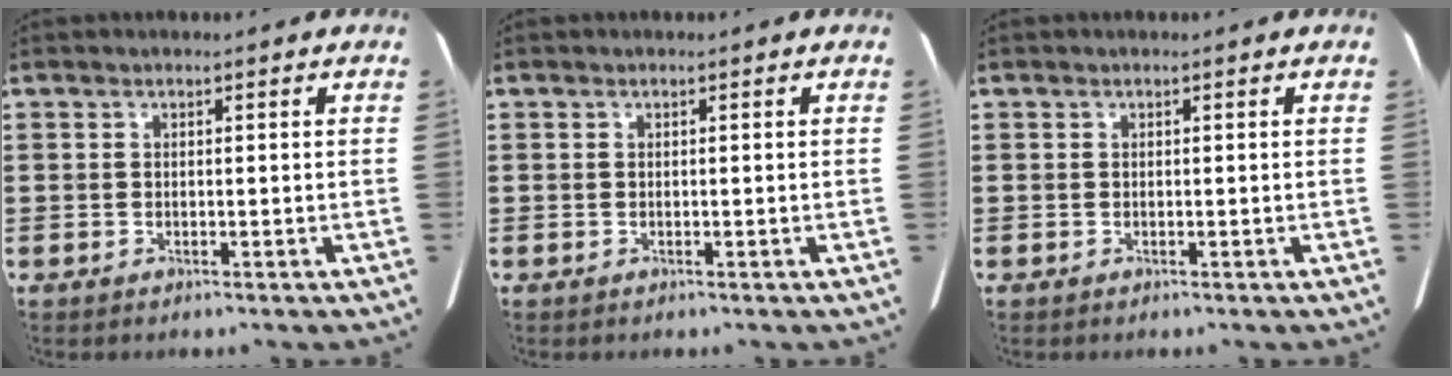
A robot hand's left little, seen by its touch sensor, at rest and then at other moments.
{"total": 0.0}
{"total": 0.0}